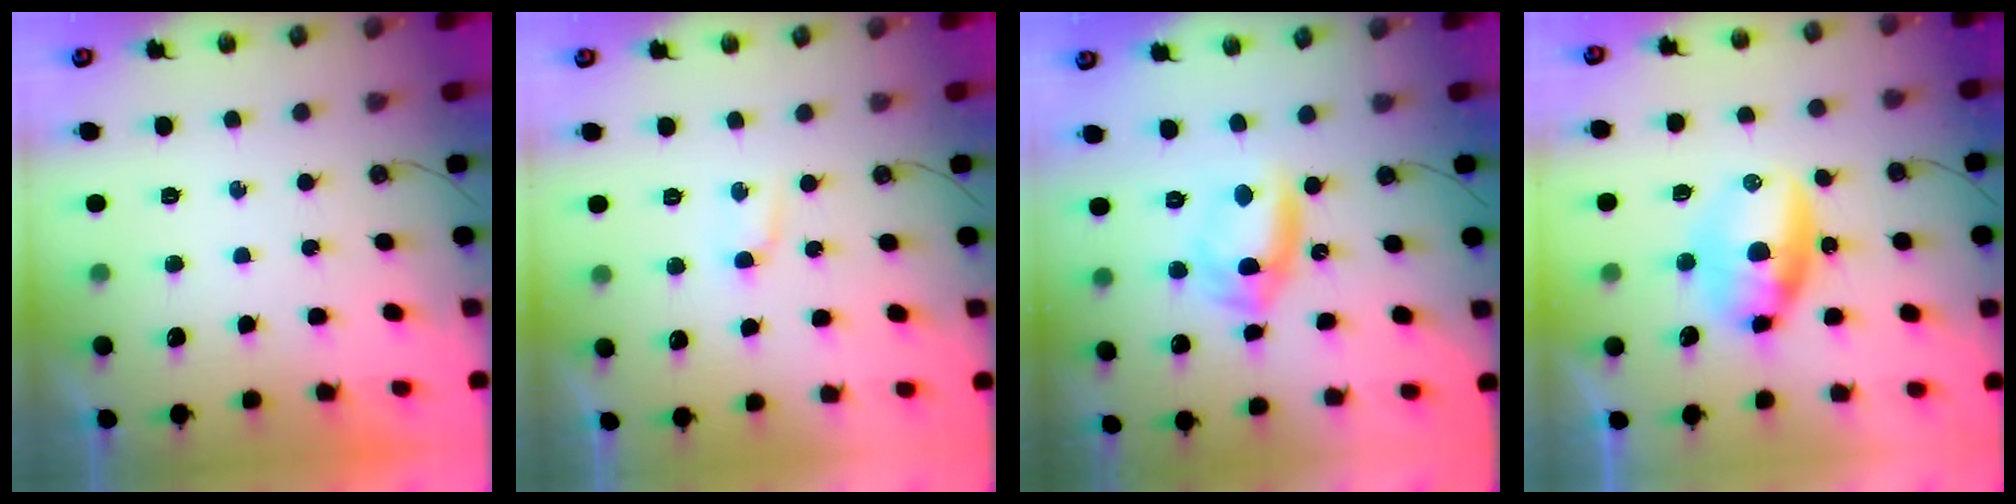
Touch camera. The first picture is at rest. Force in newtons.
{"total": 4.8, "press": 3.0, "slide": 3.8}
{"total": 10.7, "press": 10.6, "slide": 1.6}
{"total": 9.3, "press": 9.3, "slide": 0.3}